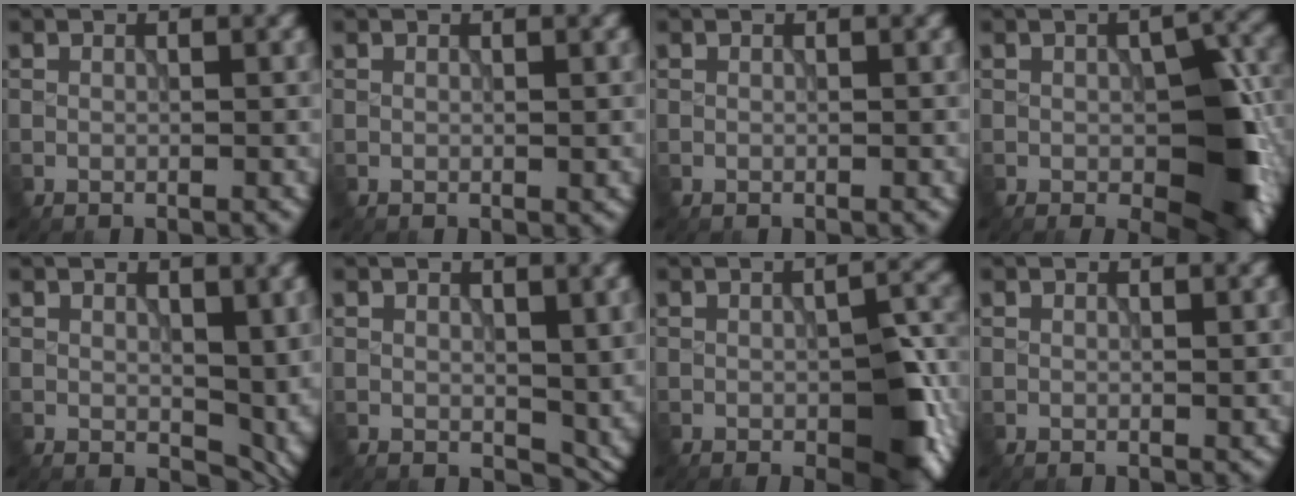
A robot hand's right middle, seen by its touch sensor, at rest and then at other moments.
{"total": 0.0}
{"total": 0.0}
{"total": 9.7, "force": [-2.1, 5.0, 8.0], "torque": [-0.115, -0.016, -0.025]}
{"total": 5.2, "force": [0.6, 3.4, 3.8], "torque": [-0.058, -0.022, 0.021]}
{"total": 3.6, "force": [0.7, 2.3, 2.6], "torque": [-0.043, -0.015, 0.018]}
{"total": 7.0, "force": [-2.4, 3.1, 5.7], "torque": [-0.075, -0.010, -0.033]}
{"total": 0.0}